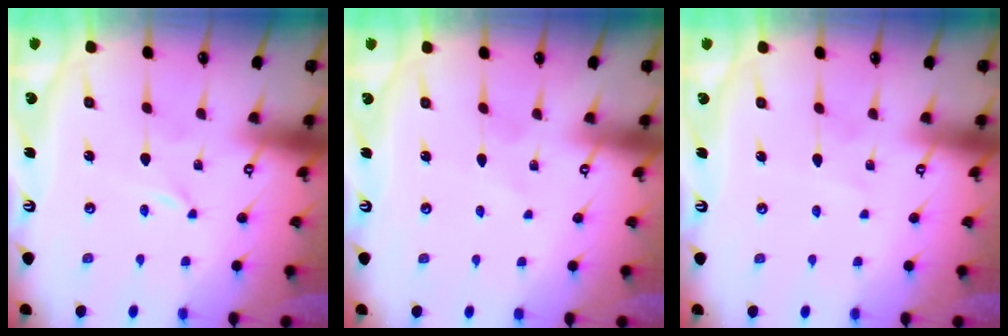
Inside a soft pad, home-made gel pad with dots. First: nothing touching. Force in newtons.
{"total": 2.6, "press": 2.6, "slide": 0.3}
{"total": 4.2, "press": 4.2, "slide": 0.5}